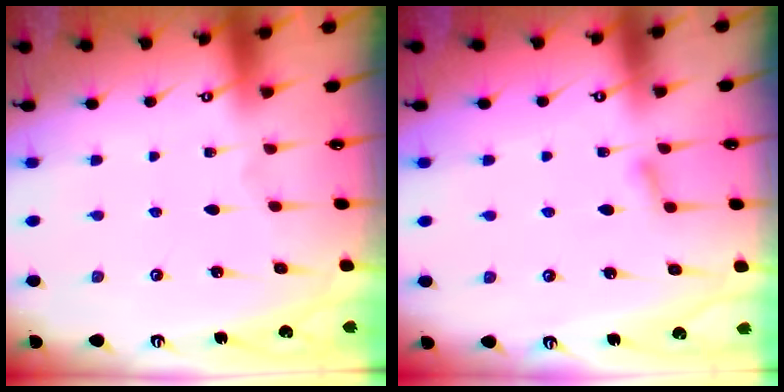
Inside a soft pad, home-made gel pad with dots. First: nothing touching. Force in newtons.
{"total": 5.4, "press": 5.4, "slide": 0.8}